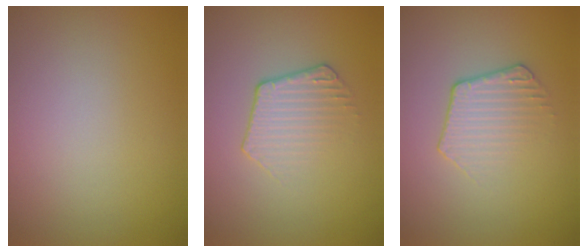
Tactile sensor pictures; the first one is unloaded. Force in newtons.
{"total": 2.1, "press": 1.5, "slide": 1.4}
{"total": 2.1, "press": 1.5, "slide": 1.4}